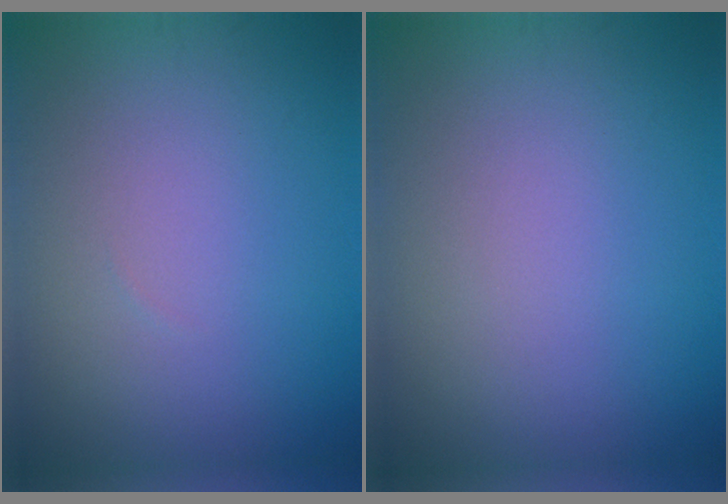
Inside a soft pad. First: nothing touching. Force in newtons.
{"total": 0.0}